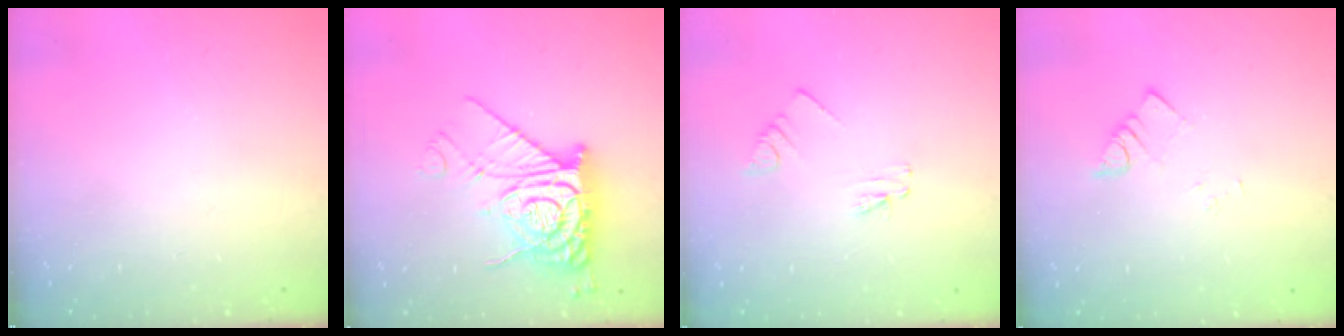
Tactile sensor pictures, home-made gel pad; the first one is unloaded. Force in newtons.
{"total": 12.6, "press": 12.5, "slide": 1.4}
{"total": 1.6, "press": 1.6, "slide": 0.2}
{"total": 2.2, "press": 2.2, "slide": 0.2}